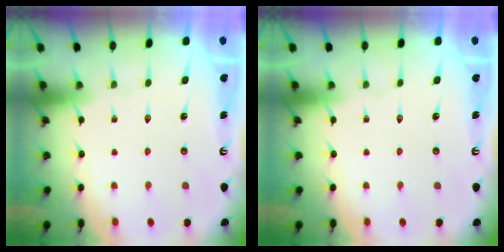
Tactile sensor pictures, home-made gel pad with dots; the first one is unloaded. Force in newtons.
{"total": 0.0}